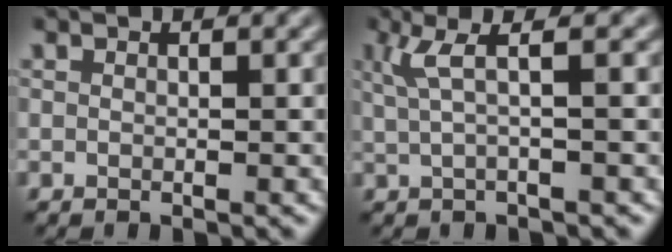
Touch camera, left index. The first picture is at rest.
{"total": 3.0, "force": [0.9, 0.6, 2.8], "torque": [-0.052, 0.003, 0.020]}